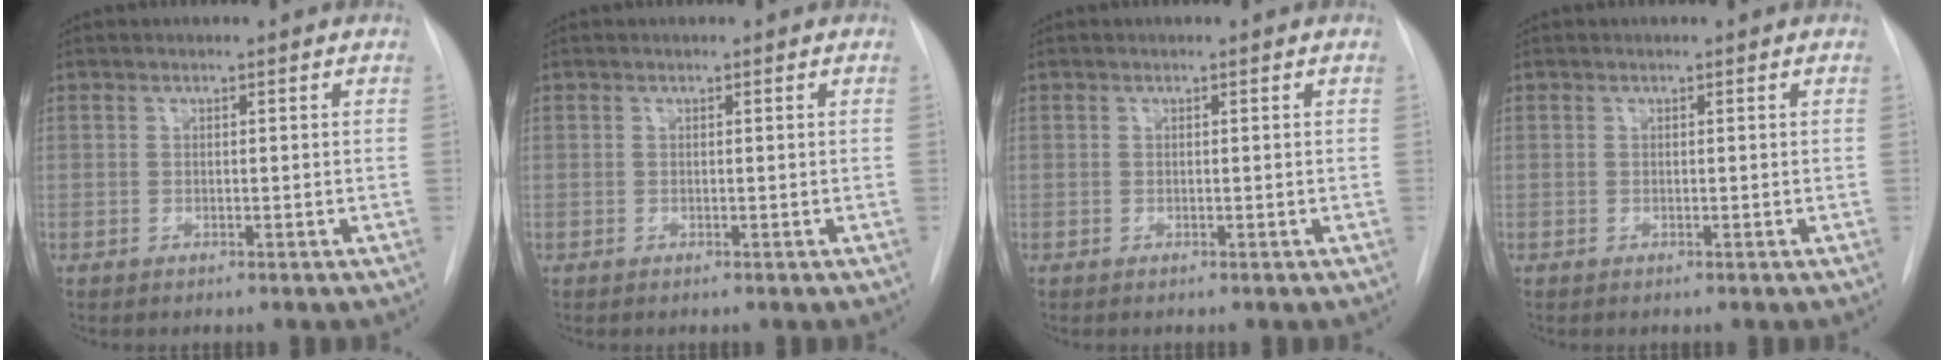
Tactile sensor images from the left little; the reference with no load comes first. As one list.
[{"total": 0.0}, {"total": 0.0}, {"total": 0.0}]